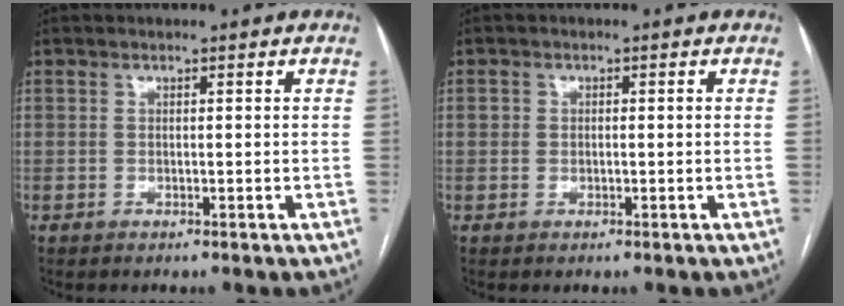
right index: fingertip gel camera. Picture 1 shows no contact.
{"total": 1.3, "force": [0.1, 1.1, 0.8], "torque": [-0.021, 0.013, 0.007]}